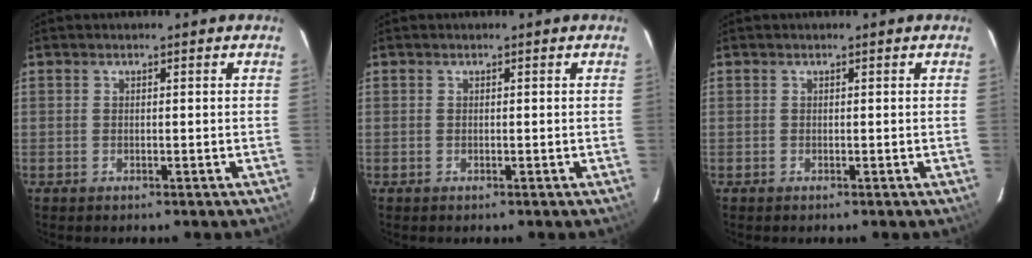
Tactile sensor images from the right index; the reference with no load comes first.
{"total": 0.0}
{"total": 0.0}